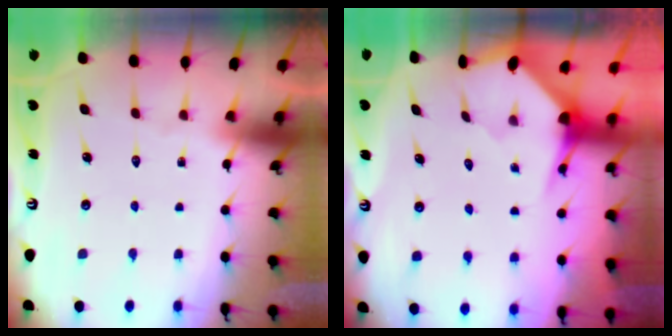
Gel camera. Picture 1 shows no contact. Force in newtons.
{"total": 3.2, "press": 3.2, "slide": 0.3}